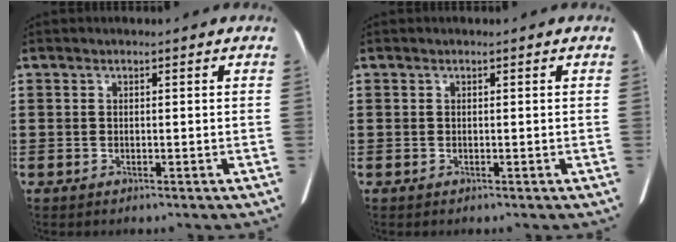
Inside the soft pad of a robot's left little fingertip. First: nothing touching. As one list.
[{"total": 0.0}]